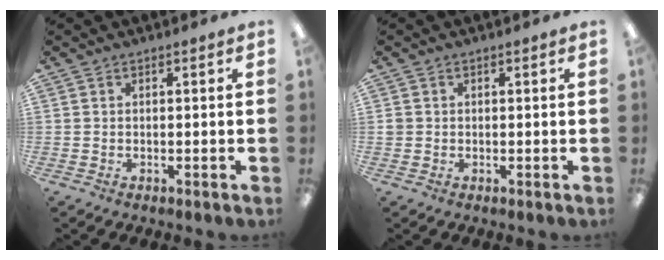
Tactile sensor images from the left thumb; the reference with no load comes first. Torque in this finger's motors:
{"motor_torque": [-0.24, 0.31, 0.08, -0.30, -0.01]}